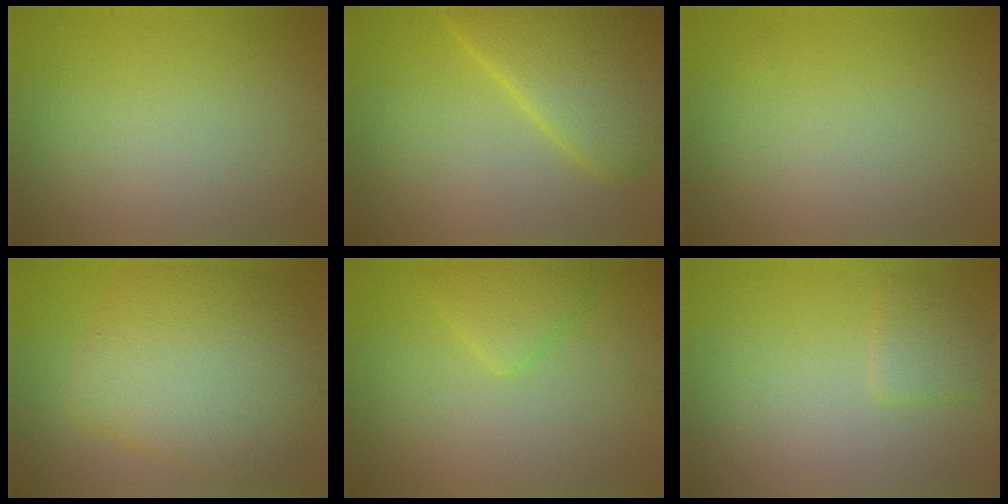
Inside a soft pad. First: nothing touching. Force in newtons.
{"total": 6.9, "press": 6.9, "slide": 0.2}
{"total": 0.0}
{"total": 9.0, "press": 9.0, "slide": 0.1}
{"total": 2.1, "press": 2.1, "slide": 0.2}
{"total": 1.6, "press": 1.6, "slide": 0.1}